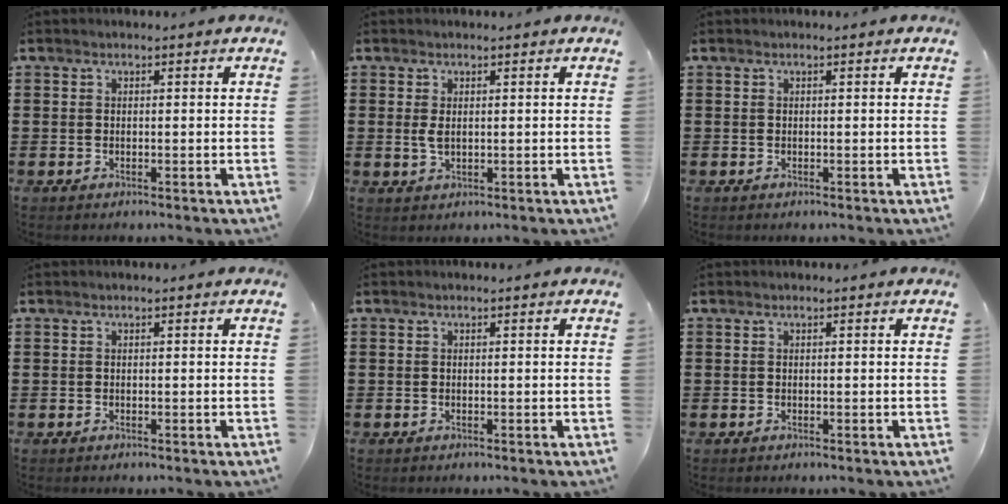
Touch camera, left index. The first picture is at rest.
{"total": 1.8, "force": [0.3, 0.8, 1.6], "torque": [-0.042, 0.000, 0.001]}
{"total": 0.0}
{"total": 0.0}
{"total": 0.0}
{"total": 0.0}